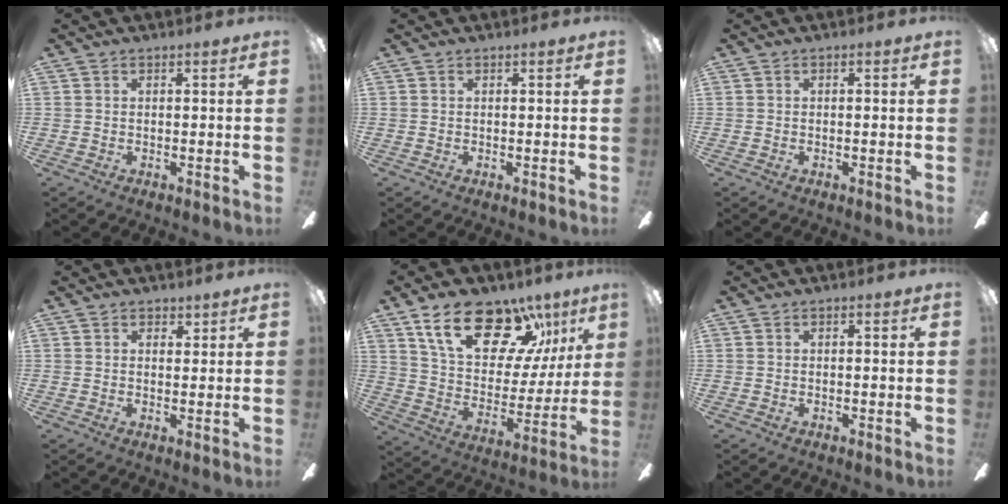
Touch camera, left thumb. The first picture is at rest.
{"total": 0.0}
{"total": 0.0}
{"total": 1.5, "force": [1.2, 0.9, 0.3], "torque": [0.003, -0.001, 0.021]}
{"total": 21.9, "force": [13.1, 11.6, 13.1], "torque": [-0.209, -0.064, 0.230]}
{"total": 0.0}